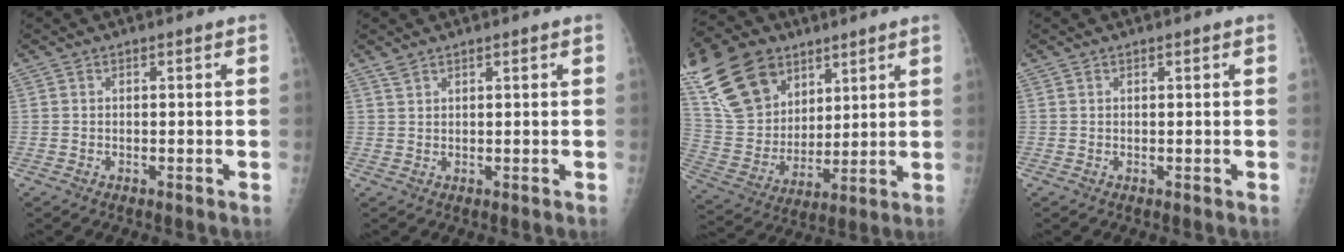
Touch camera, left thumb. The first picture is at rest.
{"total": 1.2, "force": [1.1, 0.3, 0.6], "torque": [-0.008, 0.002, 0.025]}
{"total": 22.0, "force": [12.6, 14.5, 10.7], "torque": [-0.200, -0.023, 0.244]}
{"total": 0.0}